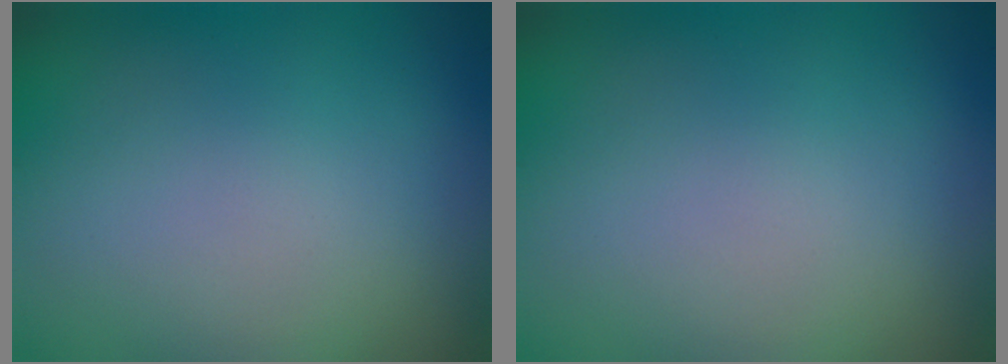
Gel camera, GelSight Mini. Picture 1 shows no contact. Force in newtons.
{"total": 0.0}